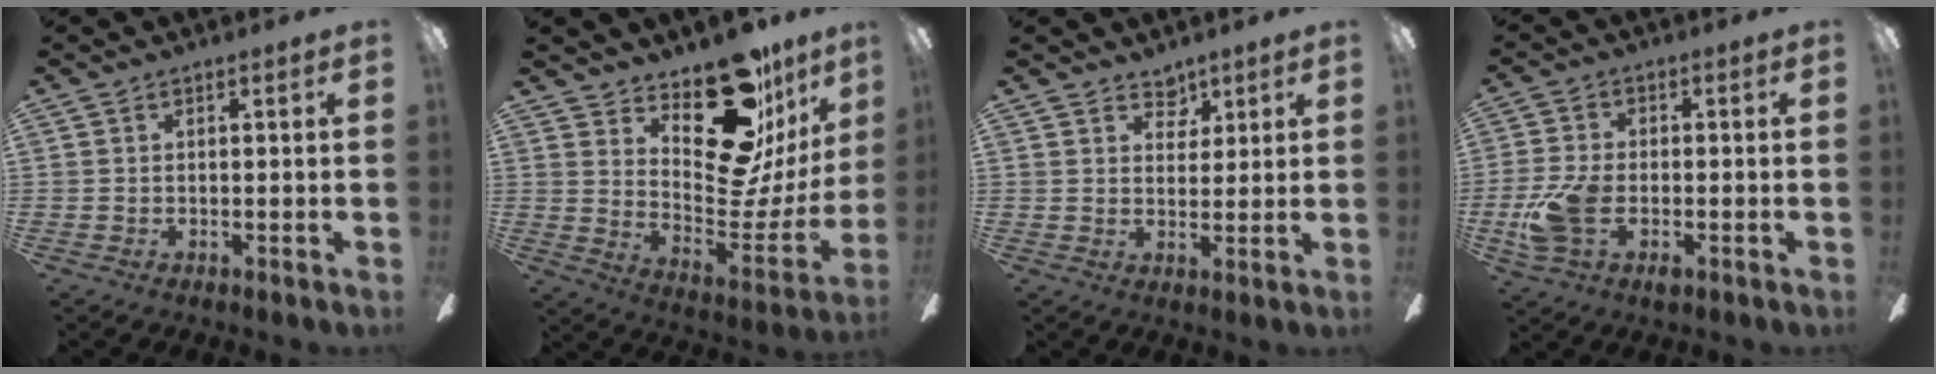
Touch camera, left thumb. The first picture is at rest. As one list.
[{"total": 20.4, "force": [14.8, 8.5, 11.2], "torque": [-0.126, -0.132, 0.248]}, {"total": 4.6, "force": [3.7, 2.5, 0.9], "torque": [-0.008, -0.018, 0.064]}, {"total": 8.5, "force": [-2.5, 5.1, 6.3], "torque": [-0.139, 0.008, -0.045]}]